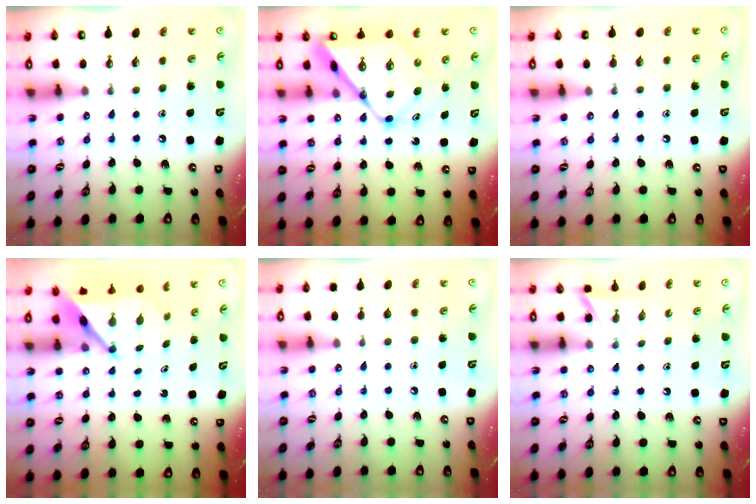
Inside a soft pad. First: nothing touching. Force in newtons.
{"total": 12.2, "press": 12.1, "slide": 1.2}
{"total": 3.5, "press": 3.4, "slide": 0.4}
{"total": 5.0, "press": 4.9, "slide": 0.5}
{"total": 0.0}
{"total": 2.3, "press": 2.3, "slide": 0.2}